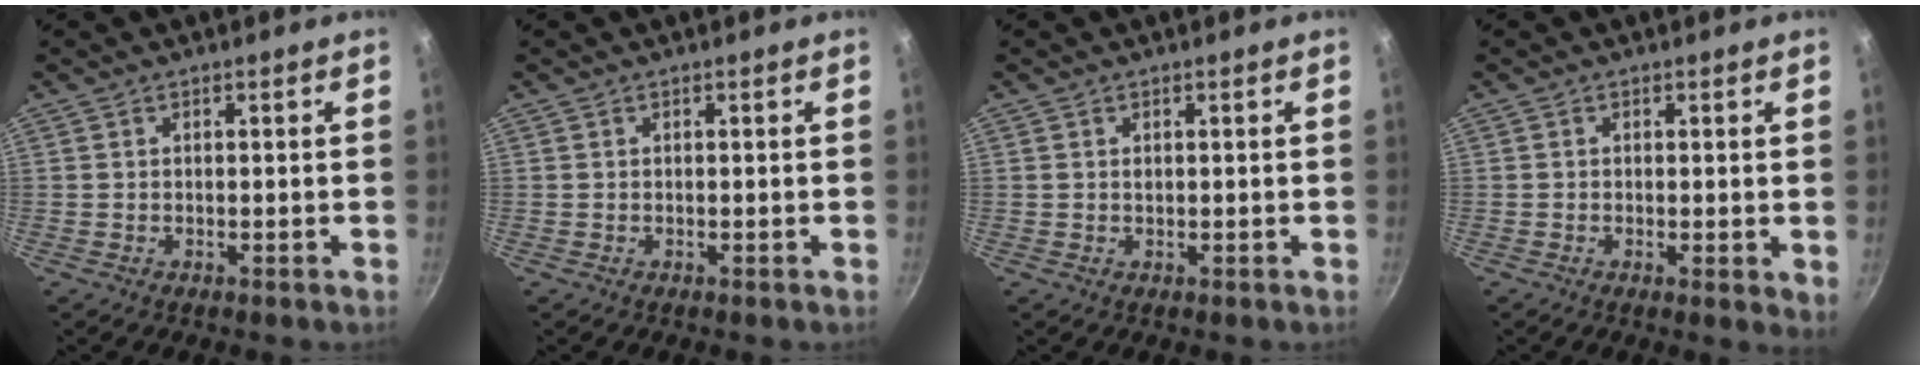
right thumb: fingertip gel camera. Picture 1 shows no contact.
{"total": 0.0}
{"total": 0.6, "force": [0.2, 0.4, 0.4], "torque": [-0.006, 0.001, 0.004]}
{"total": 2.8, "force": [-0.1, 0.7, 2.7], "torque": [-0.042, -0.010, -0.007]}